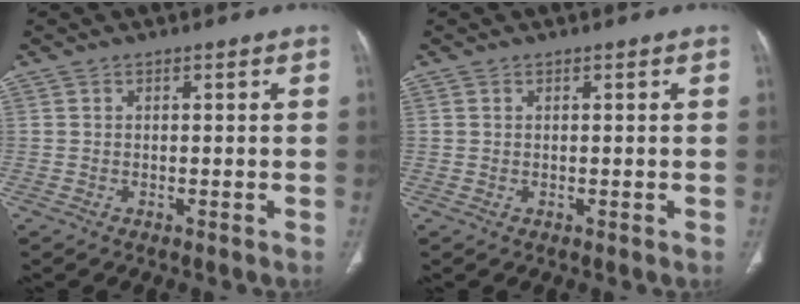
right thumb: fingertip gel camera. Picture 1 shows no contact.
{"total": 0.0}